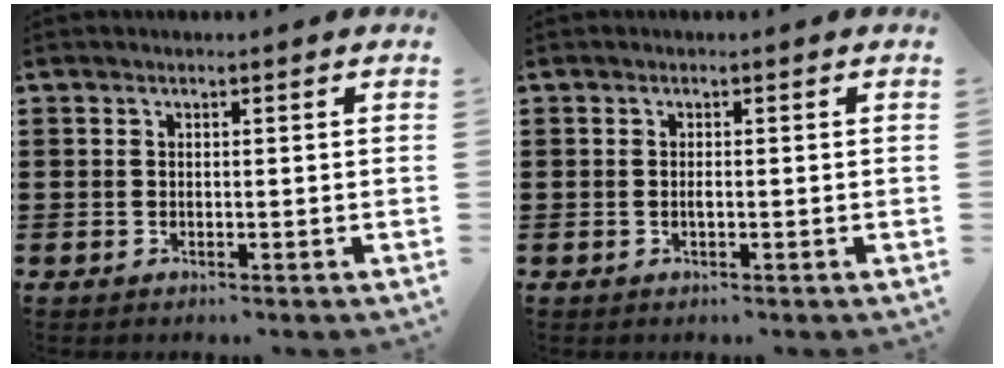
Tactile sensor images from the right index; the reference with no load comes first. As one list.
[{"total": 0.8, "force": [-0.1, 0.2, 0.7], "torque": [-0.016, -0.003, -0.002]}]